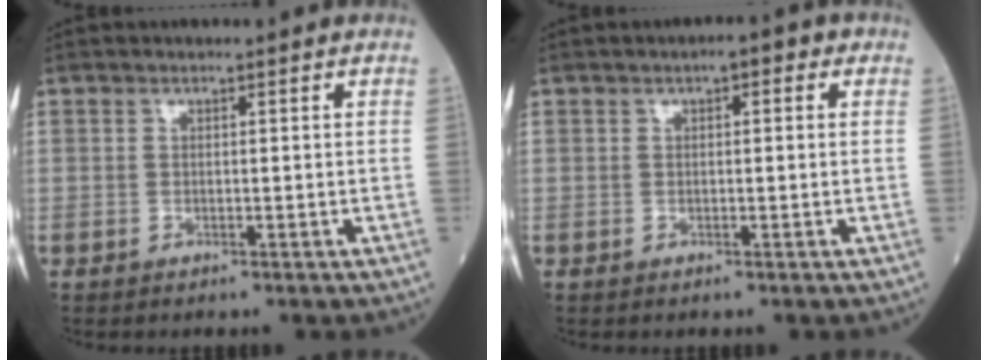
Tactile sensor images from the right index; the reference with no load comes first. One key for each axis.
{"total": 2.5, "fx": 1.1, "fy": 1.1, "fz": 2.0, "tx": -0.025, "ty": 0.017, "tz": 0.011}